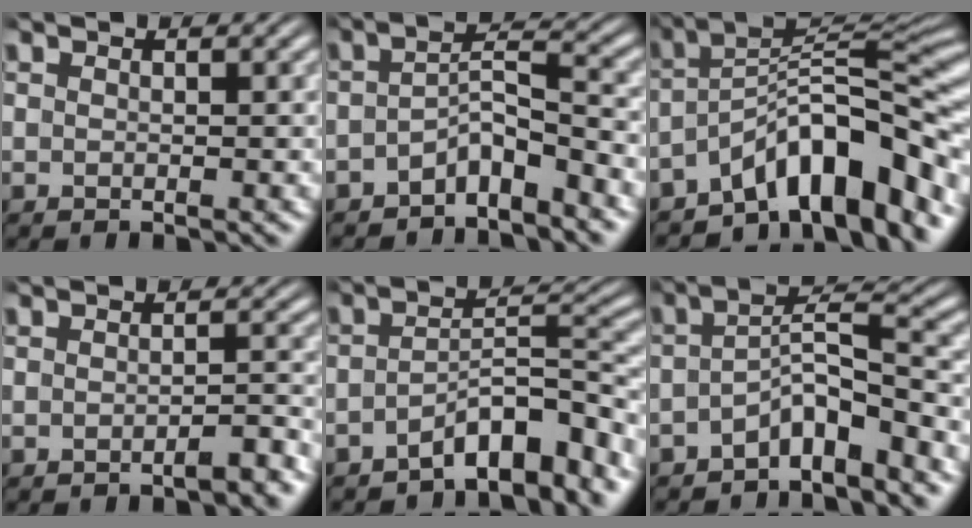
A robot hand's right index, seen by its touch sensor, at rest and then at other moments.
{"total": 3.8, "force": [-2.9, 1.0, 2.3], "torque": [-0.032, -0.009, -0.047]}
{"total": 10.2, "force": [-3.9, 4.7, 8.2], "torque": [-0.125, -0.022, -0.053]}
{"total": 1.9, "force": [-1.7, -0.1, 0.7], "torque": [-0.007, 0.003, -0.032]}
{"total": 6.3, "force": [-4.2, 1.4, 4.5], "torque": [-0.057, -0.009, -0.062]}
{"total": 4.8, "force": [-2.9, 1.8, 3.4], "torque": [-0.054, -0.013, -0.043]}